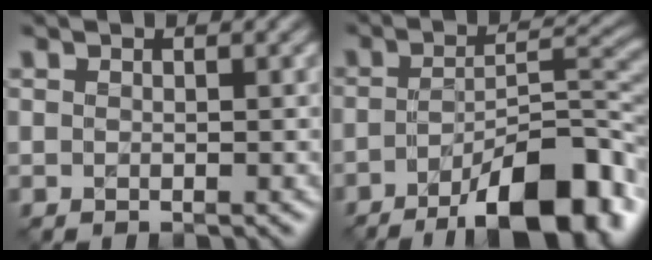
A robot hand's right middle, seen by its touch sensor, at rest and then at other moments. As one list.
[{"total": 11.2, "force": [-6.5, 3.2, 8.5], "torque": [-0.122, 0.003, -0.104]}]